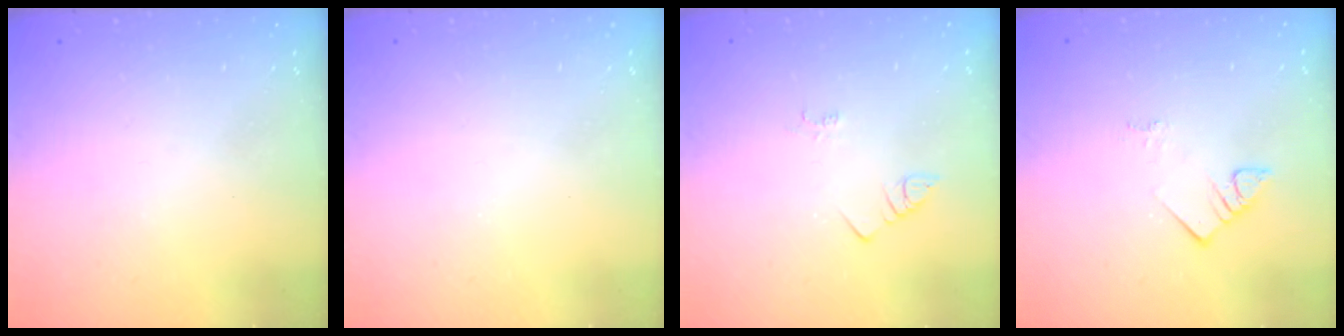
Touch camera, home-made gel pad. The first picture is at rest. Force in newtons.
{"total": 0.0}
{"total": 1.4, "press": 1.4, "slide": 0.3}
{"total": 4.0, "press": 3.9, "slide": 0.3}